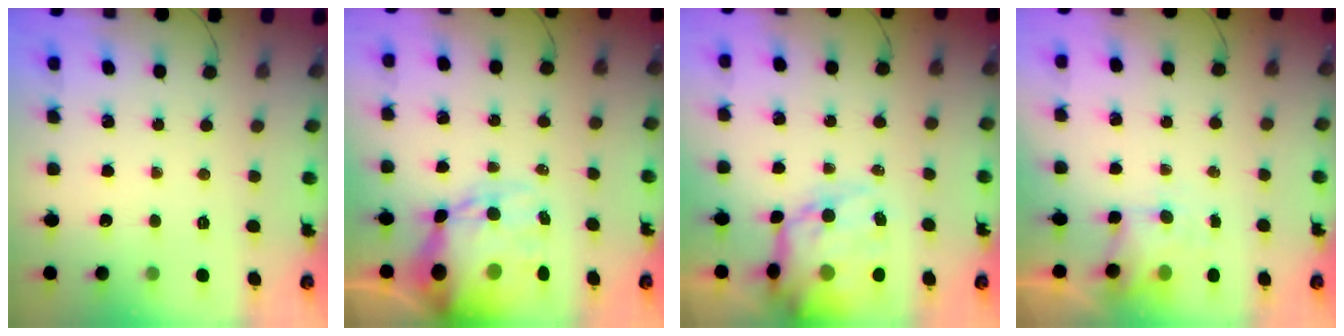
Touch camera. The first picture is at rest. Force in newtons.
{"total": 16.7, "press": 16.3, "slide": 3.5}
{"total": 16.0, "press": 15.4, "slide": 4.1}
{"total": 3.4, "press": 3.3, "slide": 0.8}